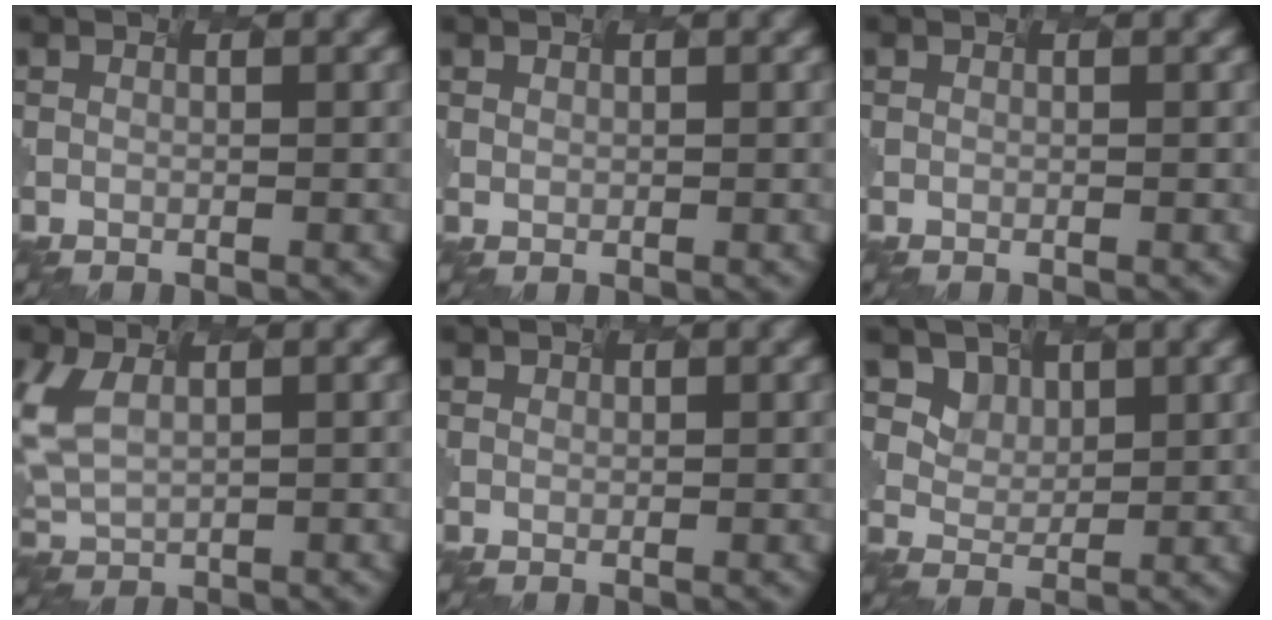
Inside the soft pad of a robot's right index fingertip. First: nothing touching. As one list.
[{"total": 0.8, "force": [0.4, -0.4, -0.6], "torque": [-0.006, -0.004, 0.015]}, {"total": 0.0}, {"total": 3.2, "force": [1.0, 1.9, 2.4], "torque": [-0.092, 0.000, 0.034]}, {"total": 0.9, "force": [0.3, -0.4, -0.7], "torque": [-0.004, -0.004, 0.014]}, {"total": 1.6, "force": [1.0, 0.7, -0.9], "torque": [-0.005, -0.017, 0.038]}]